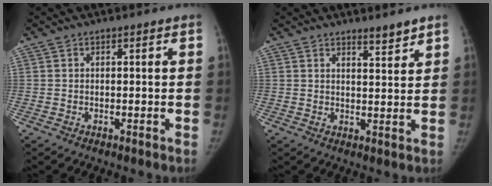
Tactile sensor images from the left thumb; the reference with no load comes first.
{"total": 3.3, "force": [2.9, 0.6, 1.5], "torque": [-0.015, -0.026, 0.044]}